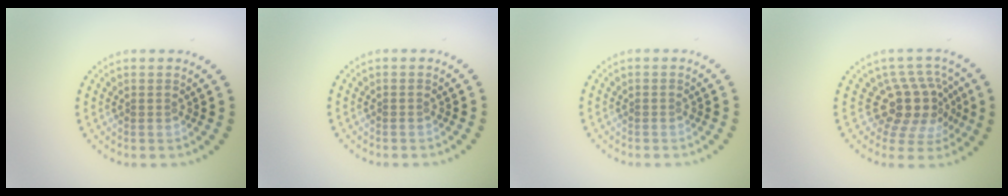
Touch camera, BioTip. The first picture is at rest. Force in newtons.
{"total": 0.0}
{"total": 0.0}
{"total": 4.6, "press": 3.4, "slide": 3.0}